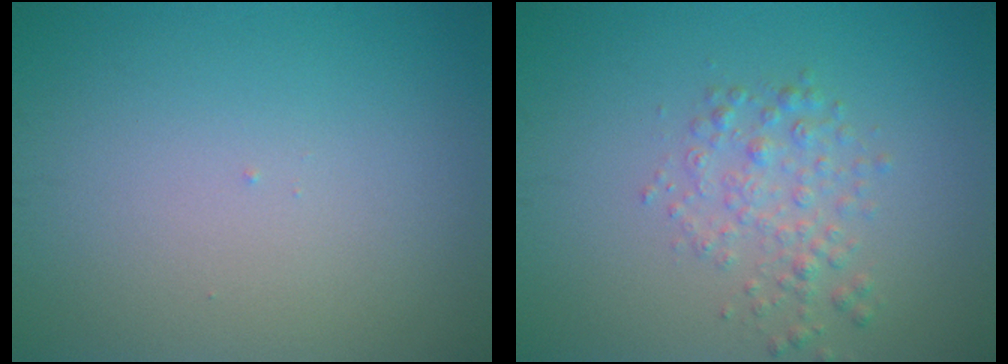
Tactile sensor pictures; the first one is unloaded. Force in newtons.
{"total": 2.4, "press": 2.4, "slide": 0.1}